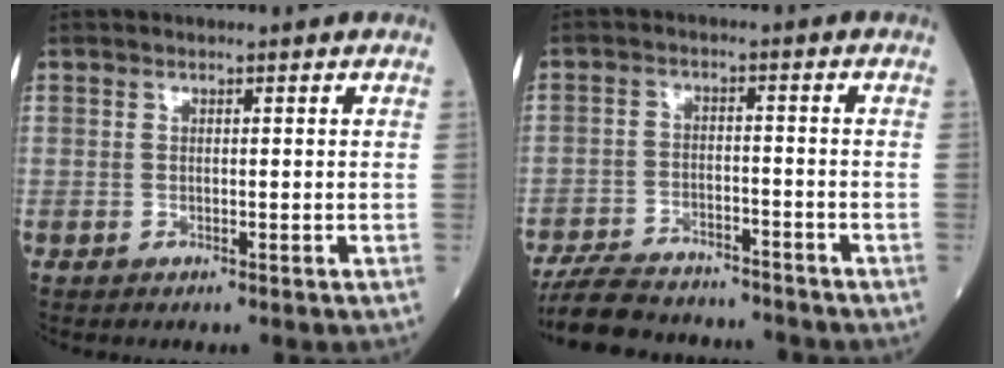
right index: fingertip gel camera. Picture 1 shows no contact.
{"total": 13.4, "force": [-12.2, 3.2, 4.3], "torque": [-0.078, 0.005, -0.185]}